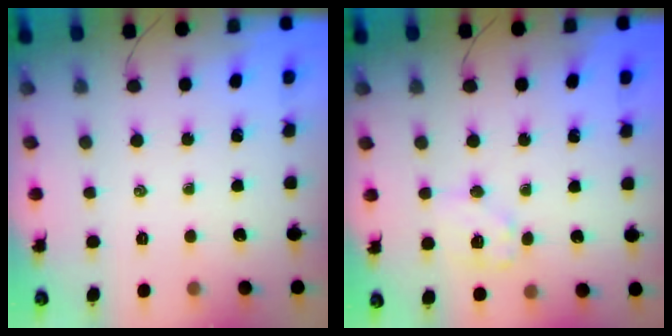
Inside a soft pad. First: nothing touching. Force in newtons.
{"total": 8.1, "press": 8.0, "slide": 1.0}